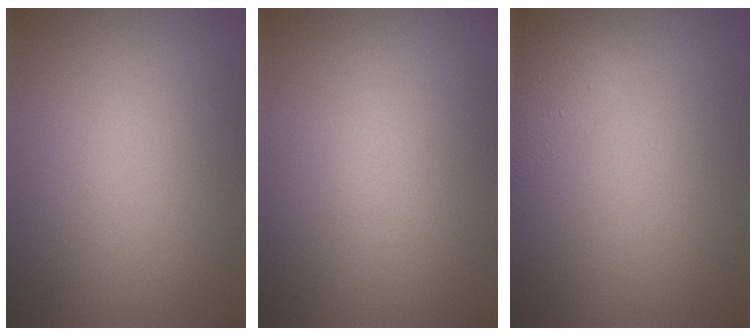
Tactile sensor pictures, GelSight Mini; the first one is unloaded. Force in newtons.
{"total": 0.0}
{"total": 1.9, "press": 1.9, "slide": 0.1}